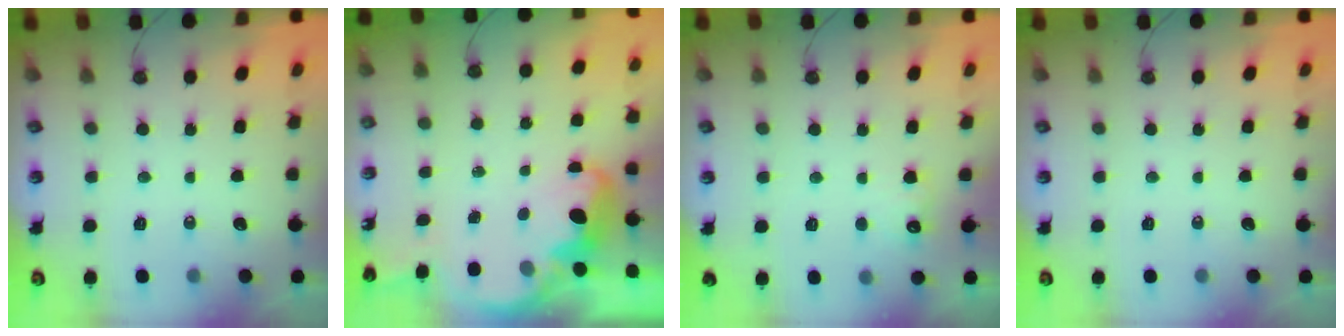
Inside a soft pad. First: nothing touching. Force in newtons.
{"total": 4.8, "press": 4.7, "slide": 0.7}
{"total": 6.2, "press": 6.1, "slide": 1.2}
{"total": 0.0}